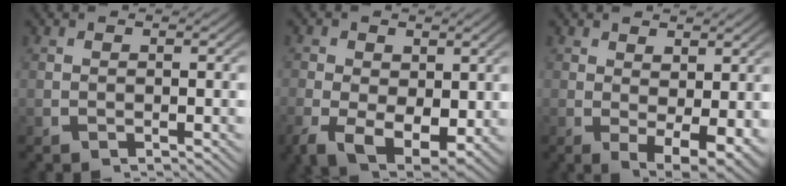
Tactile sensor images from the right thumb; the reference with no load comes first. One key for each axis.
{"total": 7.8, "fx": -1.8, "fy": 5.5, "fz": 5.3, "tx": -0.118, "ty": -0.064, "tz": -0.004}
{"total": 5.1, "fx": -0.5, "fy": 2.9, "fz": 4.1, "tx": -0.077, "ty": -0.040, "tz": 0.015}